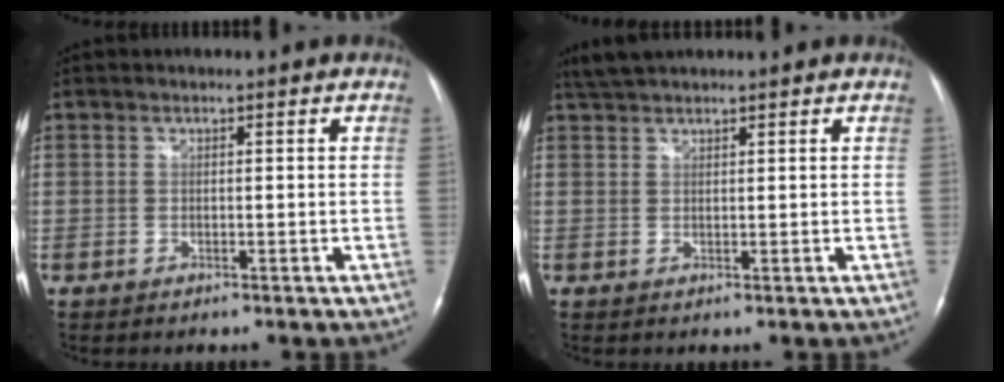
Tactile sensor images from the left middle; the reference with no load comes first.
{"total": 3.7, "force": [3.4, 0.7, 1.4], "torque": [-0.034, 0.021, 0.065]}